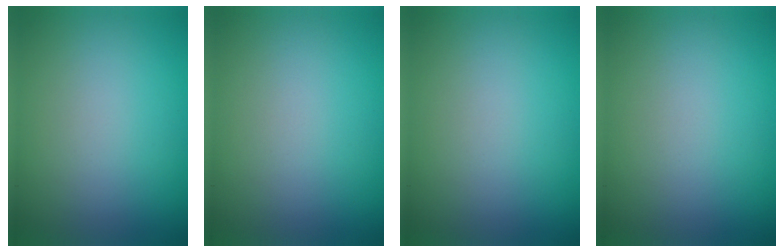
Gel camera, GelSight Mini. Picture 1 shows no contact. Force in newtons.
{"total": 0.0}
{"total": 0.0}
{"total": 0.0}